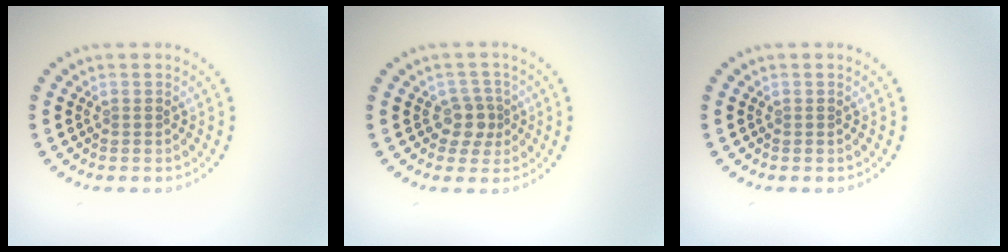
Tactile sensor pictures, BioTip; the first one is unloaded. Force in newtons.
{"total": 2.2, "press": 1.8, "slide": 1.3}
{"total": 0.0}